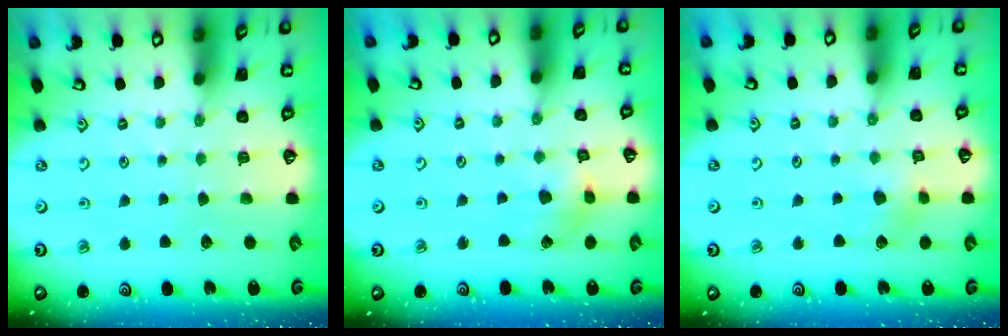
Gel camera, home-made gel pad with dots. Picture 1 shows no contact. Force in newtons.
{"total": 4.1, "press": 4.1, "slide": 0.6}
{"total": 5.4, "press": 5.4, "slide": 0.5}